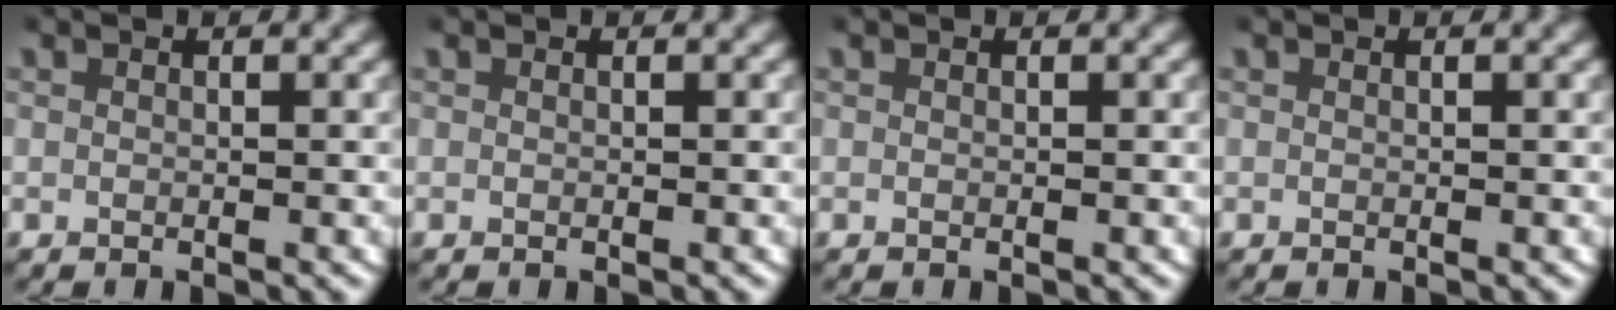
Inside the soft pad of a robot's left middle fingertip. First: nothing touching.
{"total": 0.0}
{"total": 0.0}
{"total": 0.0}